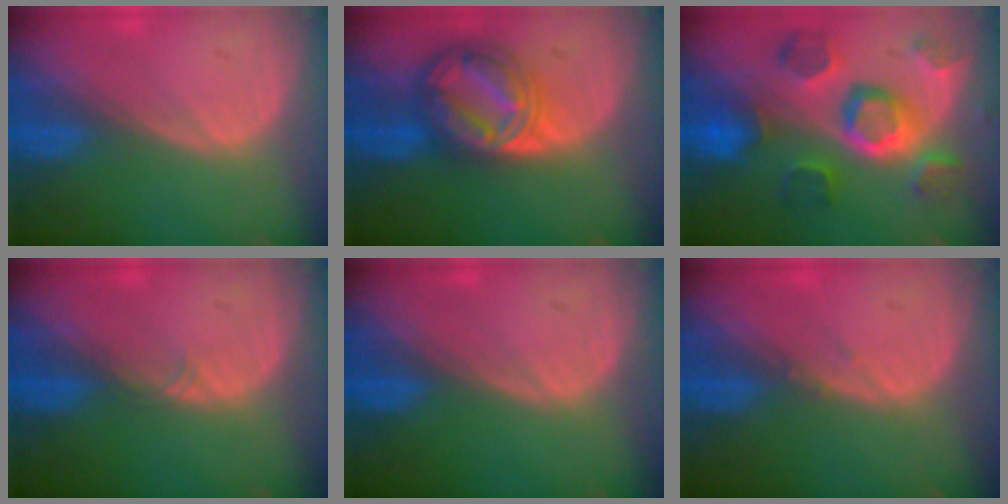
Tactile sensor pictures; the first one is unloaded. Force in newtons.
{"total": 8.8, "press": 8.7, "slide": 0.8}
{"total": 11.1, "press": 9.9, "slide": 5.0}
{"total": 0.9, "press": 0.8, "slide": 0.2}
{"total": 0.0}
{"total": 0.6, "press": 0.6, "slide": 0.3}